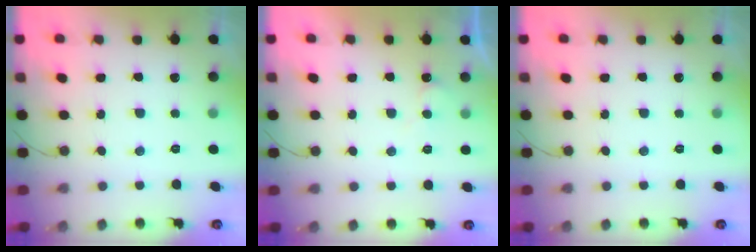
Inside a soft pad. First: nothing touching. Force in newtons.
{"total": 6.0, "press": 6.0, "slide": 0.4}
{"total": 0.0}